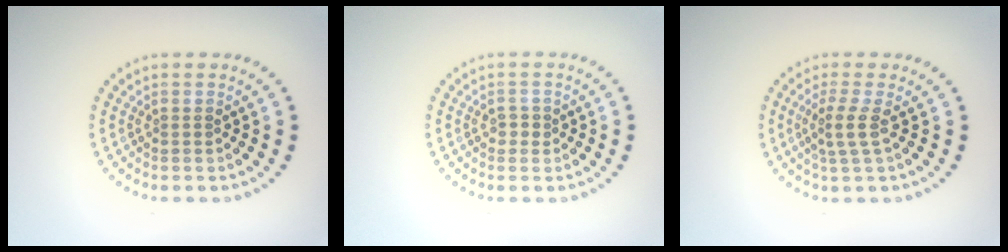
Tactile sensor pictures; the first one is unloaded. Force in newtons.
{"total": 1.0, "press": 1.0, "slide": 0.1}
{"total": 2.1, "press": 1.6, "slide": 1.4}